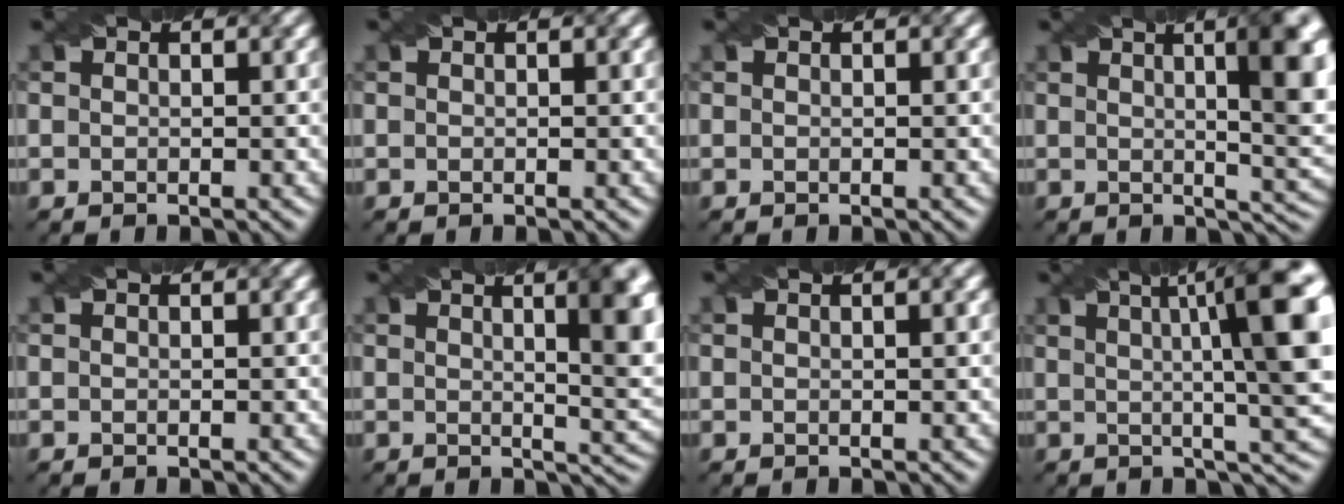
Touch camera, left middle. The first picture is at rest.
{"total": 0.0}
{"total": 0.0}
{"total": 10.3, "force": [2.4, 3.4, 9.4], "torque": [-0.072, 0.020, 0.018]}
{"total": 0.0}
{"total": 9.5, "force": [2.6, 3.5, 8.5], "torque": [-0.052, 0.018, 0.022]}
{"total": 1.2, "force": [0.4, 0.4, 1.1], "torque": [-0.014, 0.003, -0.001]}
{"total": 12.1, "force": [2.8, 2.8, 11.4], "torque": [-0.118, 0.006, 0.037]}